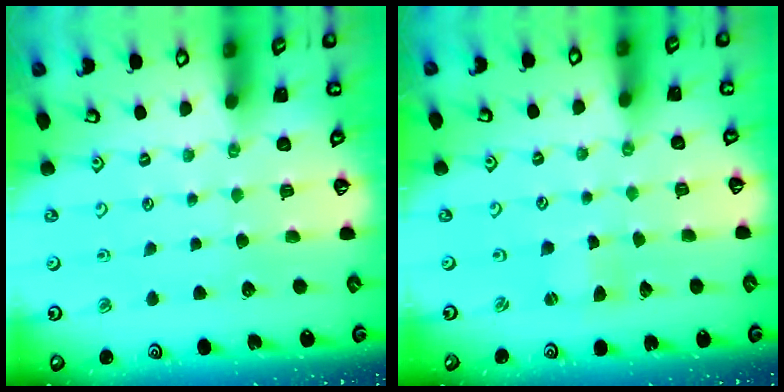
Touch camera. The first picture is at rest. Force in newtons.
{"total": 1.0, "press": 1.0, "slide": 0.2}